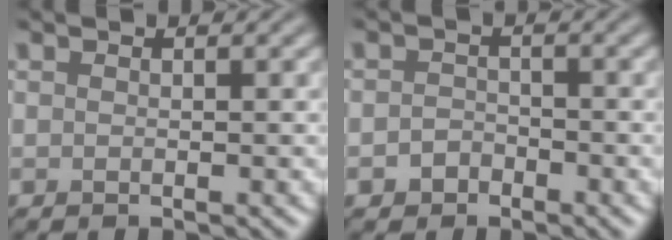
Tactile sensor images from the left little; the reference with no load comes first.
{"total": 1.5, "force": [-0.9, 1.2, 0.4], "torque": [-0.004, 0.005, -0.020]}